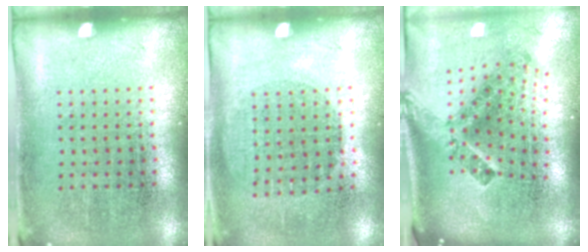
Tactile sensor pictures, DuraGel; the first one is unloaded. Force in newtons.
{"total": 1.0, "press": 0.9, "slide": 0.3}
{"total": 2.9, "press": 1.7, "slide": 2.4}